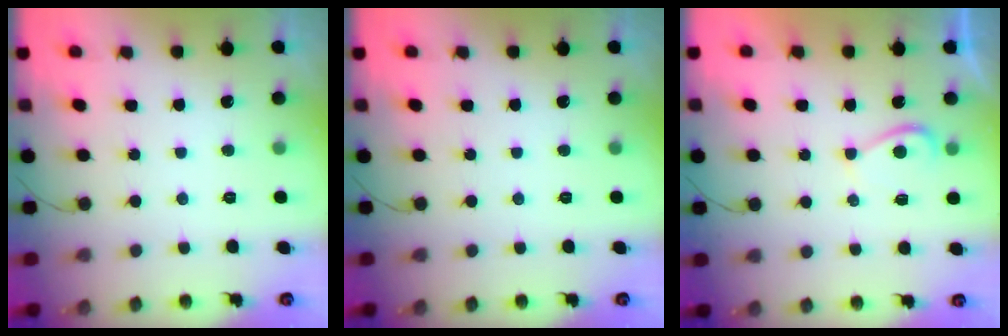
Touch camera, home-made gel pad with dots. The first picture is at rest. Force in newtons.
{"total": 0.0}
{"total": 2.3, "press": 2.3, "slide": 0.5}